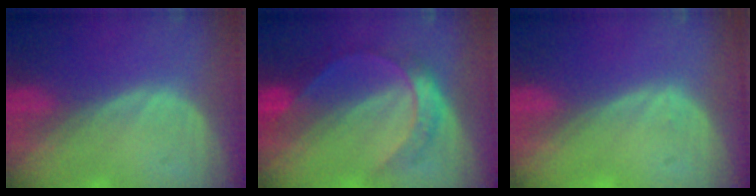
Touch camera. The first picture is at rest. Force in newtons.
{"total": 6.1, "press": 6.1, "slide": 0.3}
{"total": 0.5, "press": 0.2, "slide": 0.5}